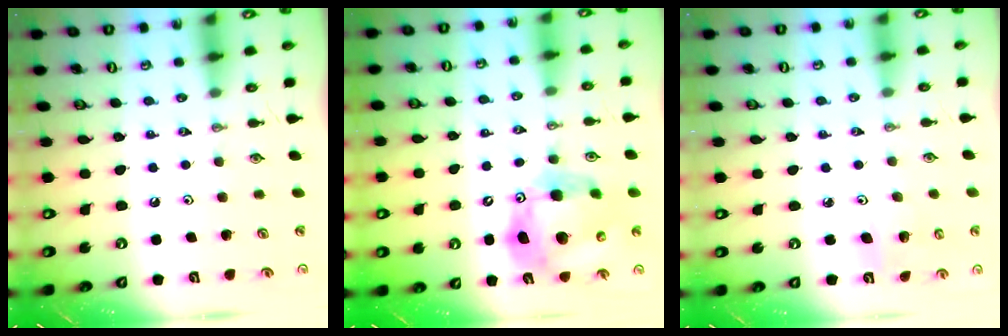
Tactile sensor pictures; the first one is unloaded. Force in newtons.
{"total": 16.6, "press": 16.4, "slide": 2.6}
{"total": 4.9, "press": 4.8, "slide": 0.9}